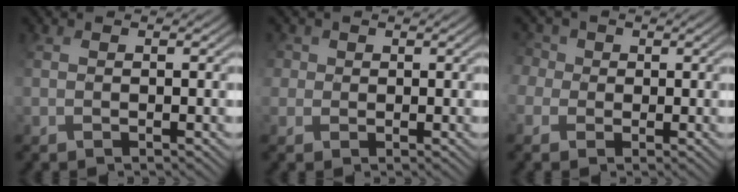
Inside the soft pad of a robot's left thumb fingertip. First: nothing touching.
{"total": 2.2, "force": [-0.2, 2.1, -0.7], "torque": [0.012, 0.001, -0.005]}
{"total": 4.1, "force": [-0.8, 4.0, 0.7], "torque": [-0.036, 0.007, -0.029]}